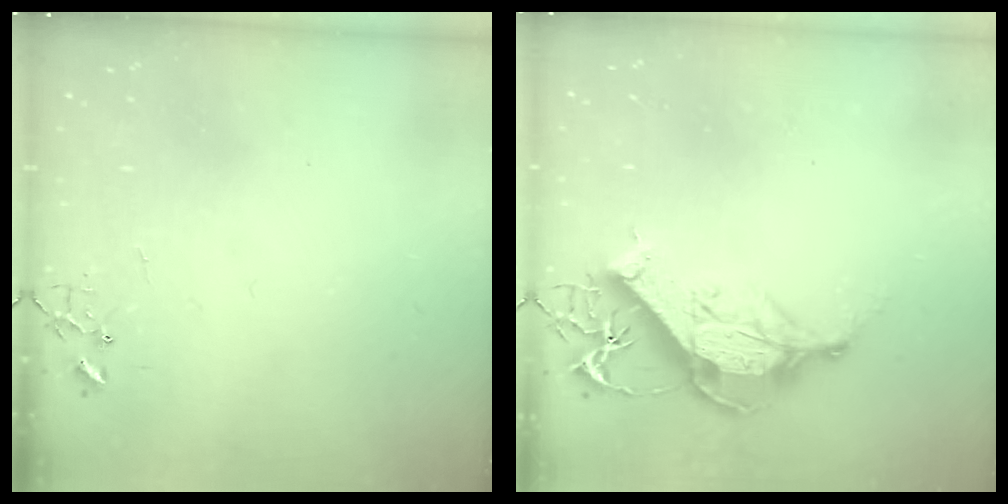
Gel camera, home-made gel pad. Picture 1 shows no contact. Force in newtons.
{"total": 13.7, "press": 13.5, "slide": 2.2}